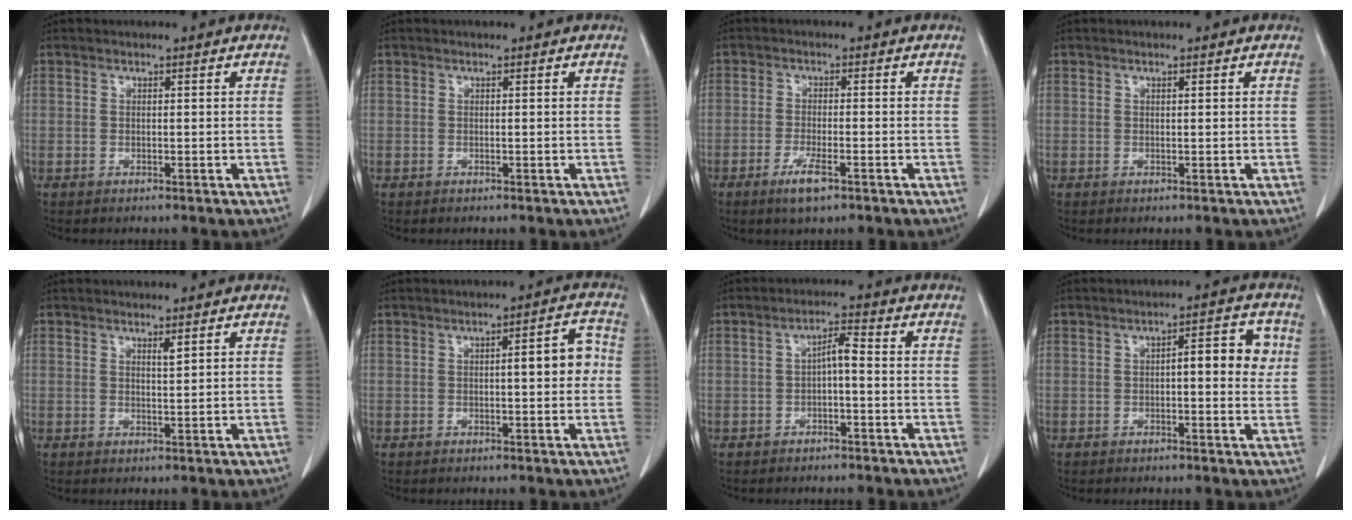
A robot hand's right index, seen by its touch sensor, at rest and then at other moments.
{"total": 0.0}
{"total": 4.1, "force": [-2.5, 0.7, 3.2], "torque": [-0.064, -0.005, -0.043]}
{"total": 0.0}
{"total": 1.2, "force": [0.8, 0.0, 0.9], "torque": [-0.017, -0.006, 0.014]}
{"total": 5.1, "force": [0.1, 1.2, 5.0], "torque": [-0.062, 0.017, -0.002]}
{"total": 3.1, "force": [-0.4, 0.7, 3.0], "torque": [-0.051, 0.013, -0.007]}
{"total": 6.2, "force": [0.7, 1.9, 5.9], "torque": [-0.073, 0.017, 0.006]}